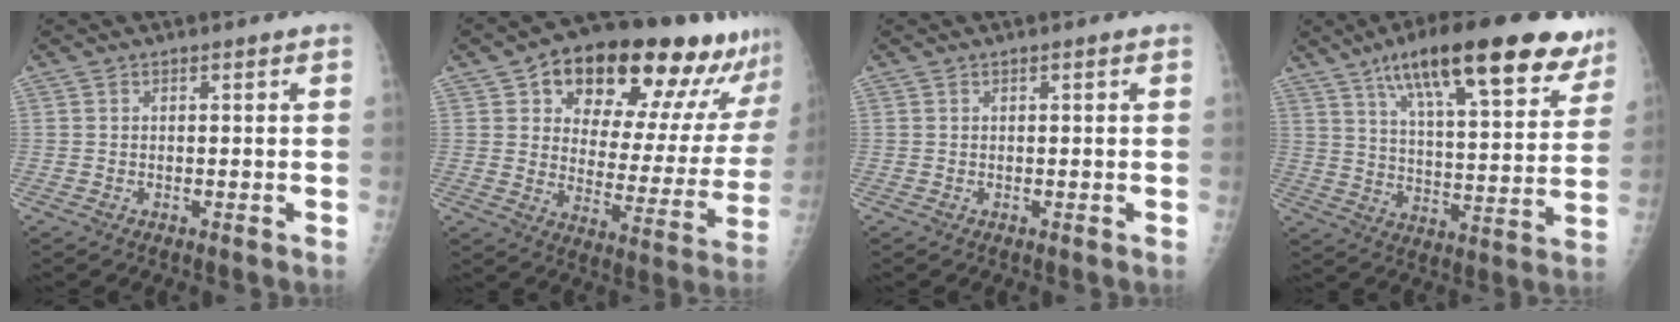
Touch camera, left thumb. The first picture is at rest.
{"total": 24.7, "force": [15.9, 11.4, 15.1], "torque": [-0.167, -0.046, 0.223]}
{"total": 0.0}
{"total": 24.2, "force": [15.0, 7.3, 17.5], "torque": [-0.229, -0.034, 0.230]}